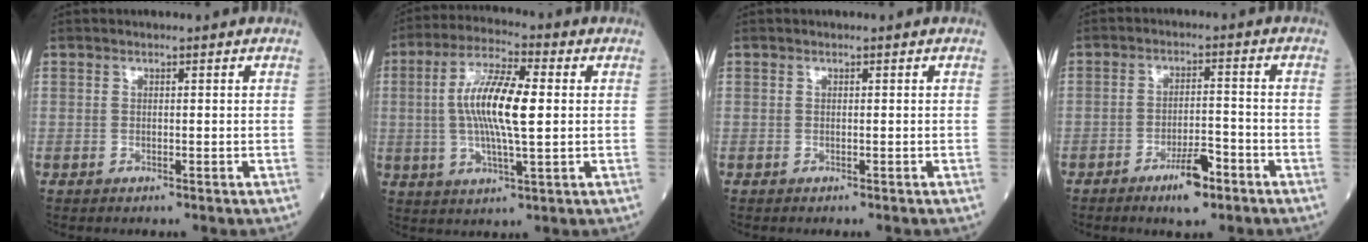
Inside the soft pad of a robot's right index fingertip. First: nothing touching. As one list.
[{"total": 11.5, "force": [0.7, 2.1, 11.3], "torque": [-0.219, 0.008, 0.010]}, {"total": 0.0}, {"total": 5.9, "force": [-3.8, 1.4, 4.3], "torque": [-0.070, 0.000, -0.062]}]